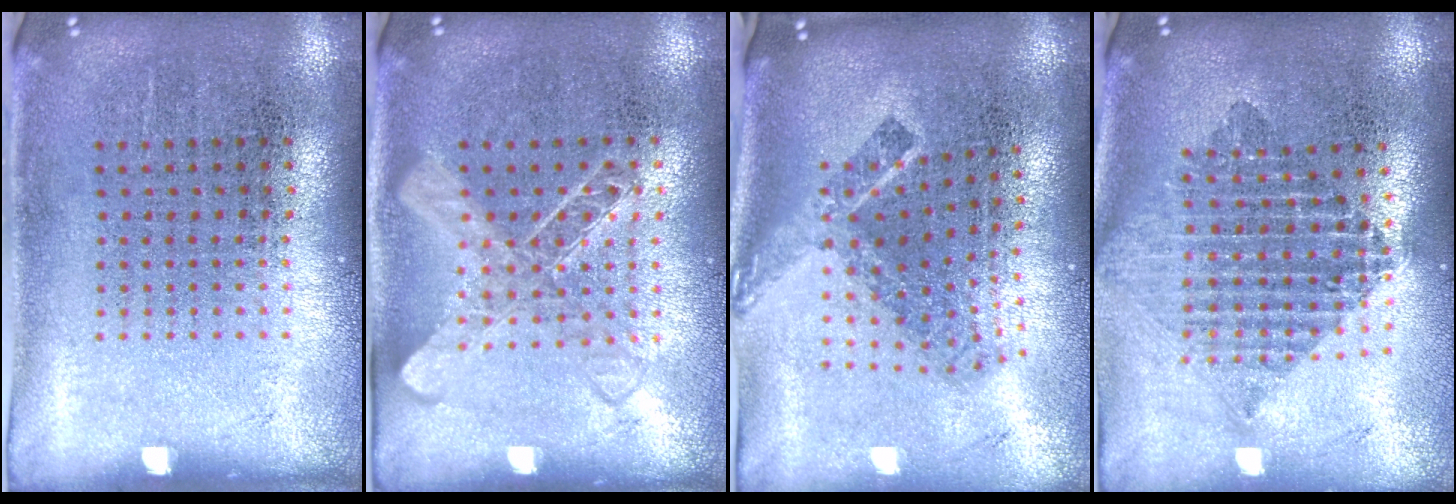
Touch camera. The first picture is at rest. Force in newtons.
{"total": 1.4, "press": 1.4, "slide": 0.4}
{"total": 2.4, "press": 1.6, "slide": 1.8}
{"total": 2.1, "press": 1.7, "slide": 1.3}